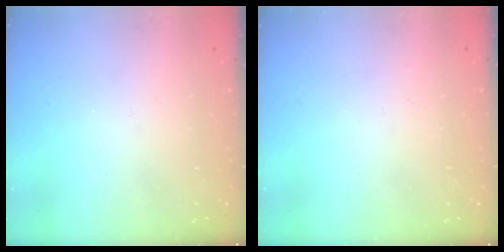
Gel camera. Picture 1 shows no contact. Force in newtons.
{"total": 0.0}